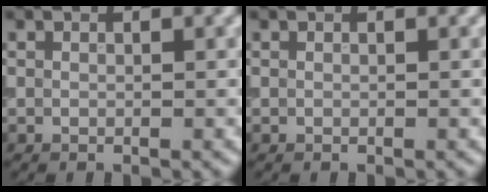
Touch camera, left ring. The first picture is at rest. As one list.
[{"total": 0.0}]